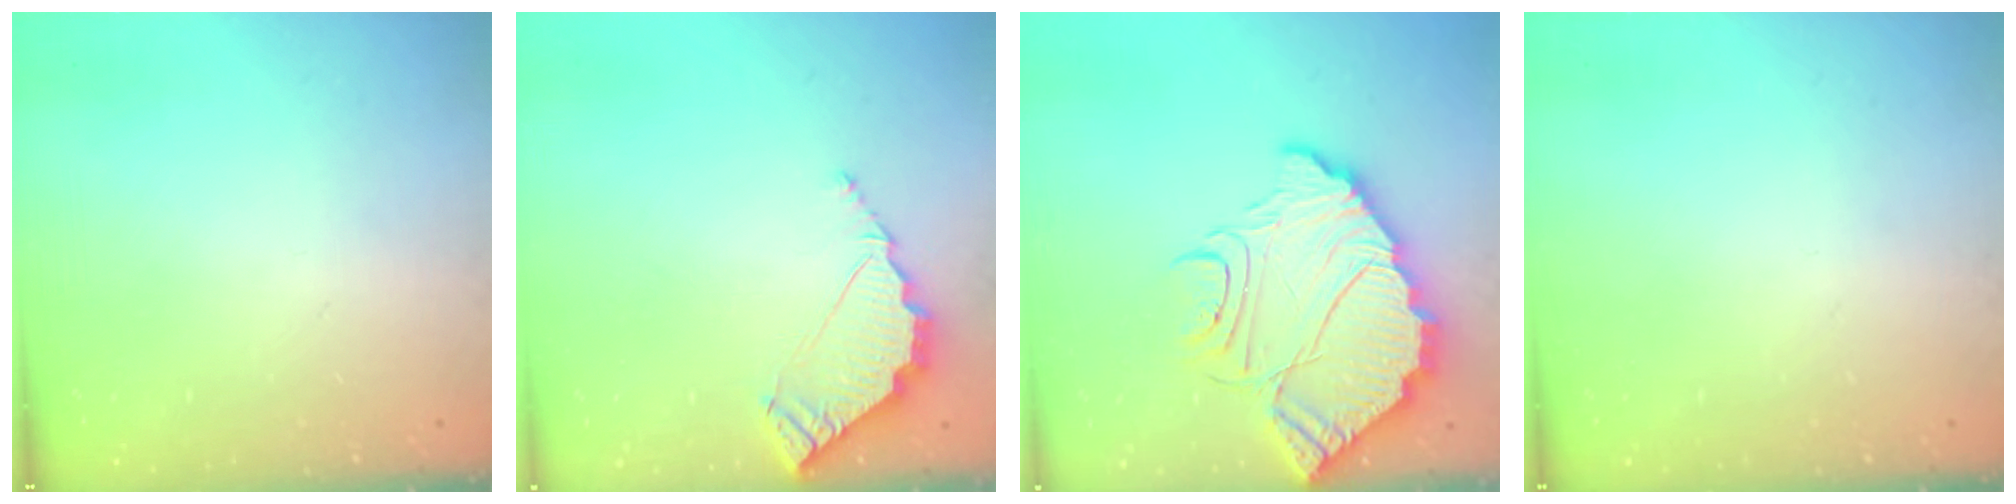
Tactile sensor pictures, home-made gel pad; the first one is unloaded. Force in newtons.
{"total": 5.3, "press": 5.3, "slide": 0.2}
{"total": 15.3, "press": 15.3, "slide": 1.4}
{"total": 0.0}